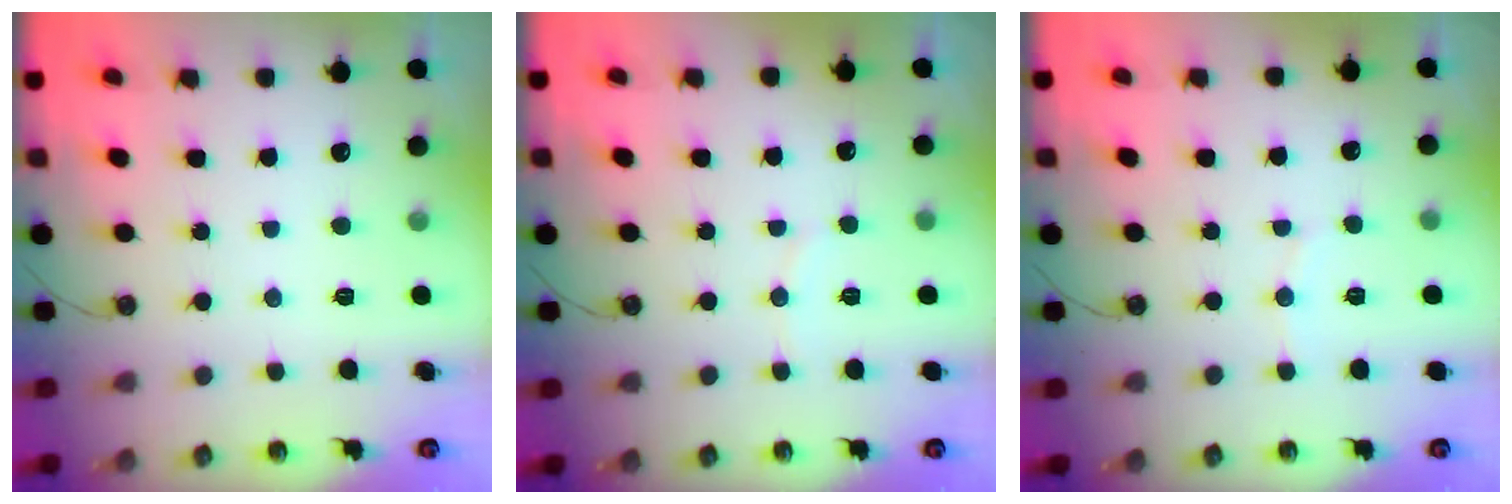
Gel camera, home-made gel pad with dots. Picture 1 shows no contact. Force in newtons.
{"total": 4.0, "press": 4.0, "slide": 0.5}
{"total": 4.4, "press": 4.2, "slide": 1.5}